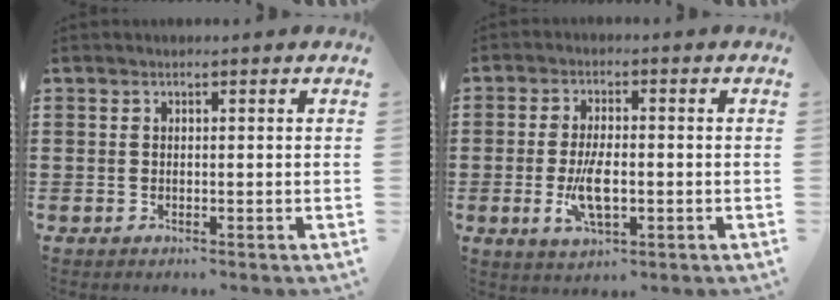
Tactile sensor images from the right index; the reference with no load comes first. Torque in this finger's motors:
{"motor_torque": [1.48, 0.66, 0.59, 0.13]}